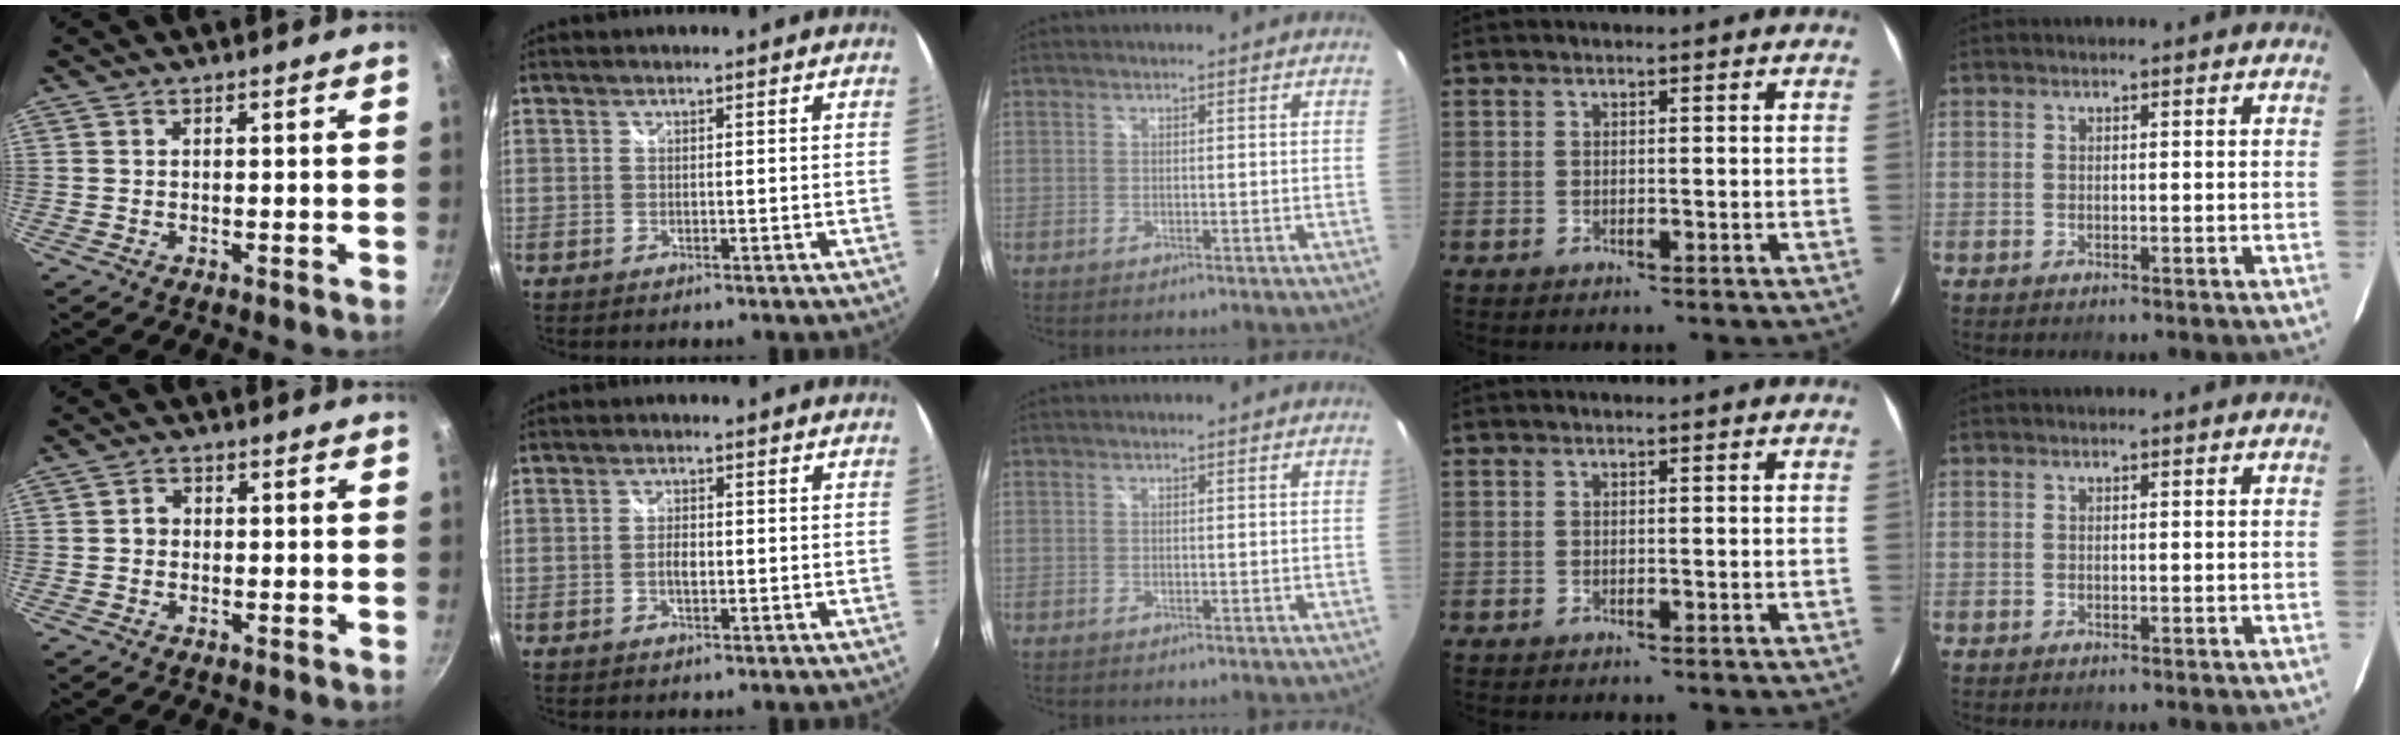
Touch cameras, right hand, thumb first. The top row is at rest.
{"thumb": {"total": 2.0, "force": [-0.1, 1.8, 0.9], "torque": [-0.009, 0.006, -0.004]}, "index": {"total": 2.2, "force": [-0.4, 1.1, 1.9], "torque": [-0.034, 0.002, -0.010]}}